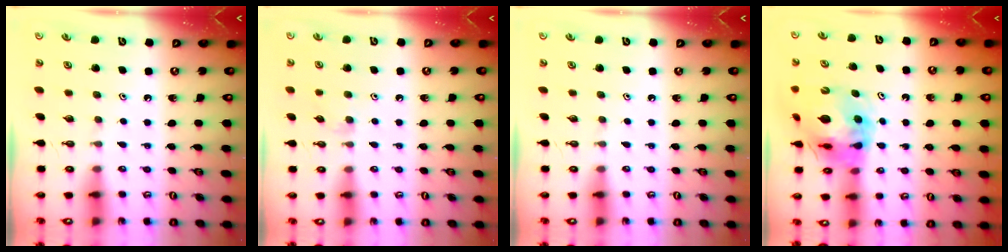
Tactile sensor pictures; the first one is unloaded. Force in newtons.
{"total": 4.1, "press": 4.1, "slide": 0.6}
{"total": 0.0}
{"total": 15.7, "press": 15.6, "slide": 1.7}